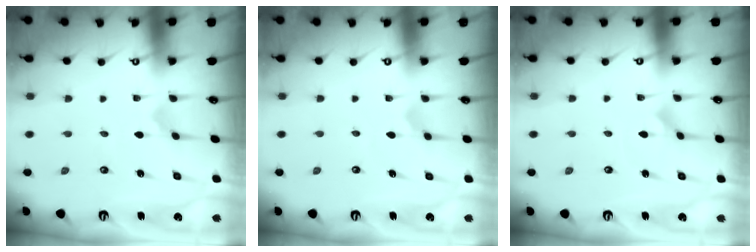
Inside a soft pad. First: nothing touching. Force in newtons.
{"total": 1.7, "press": 1.6, "slide": 0.2}
{"total": 1.8, "press": 1.8, "slide": 0.1}